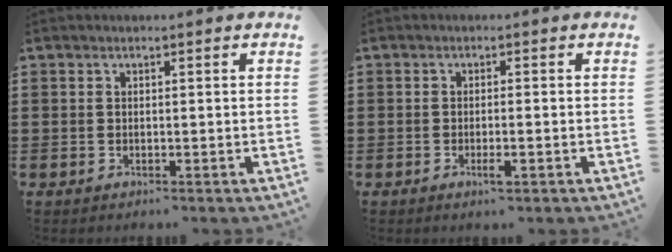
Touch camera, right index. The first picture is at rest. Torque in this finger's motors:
{"motor_torque": [0.63, -0.02, 0.20, 0.02]}